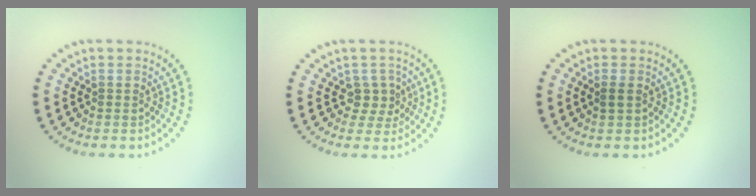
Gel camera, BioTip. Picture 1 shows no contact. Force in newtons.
{"total": 2.0, "press": 1.5, "slide": 1.3}
{"total": 0.7, "press": 0.7, "slide": 0.2}